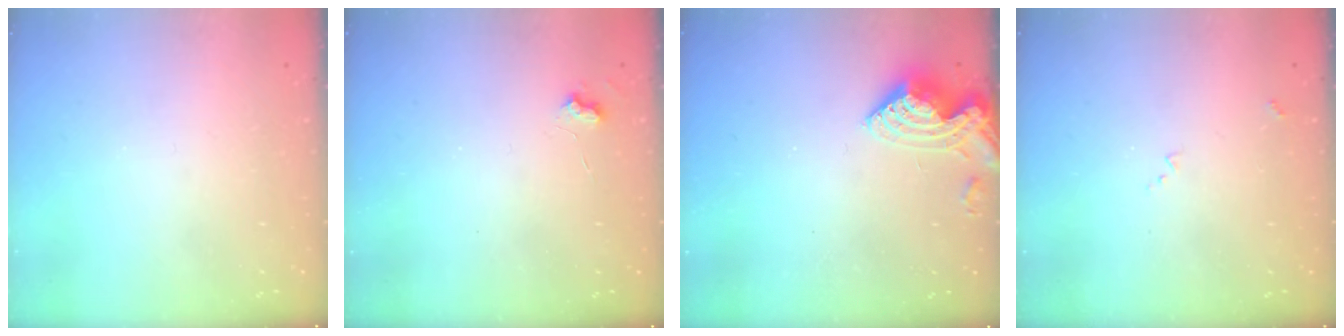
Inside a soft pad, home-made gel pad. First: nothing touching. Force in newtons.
{"total": 3.3, "press": 3.3, "slide": 0.5}
{"total": 8.2, "press": 8.2, "slide": 0.9}
{"total": 7.5, "press": 7.5, "slide": 0.9}